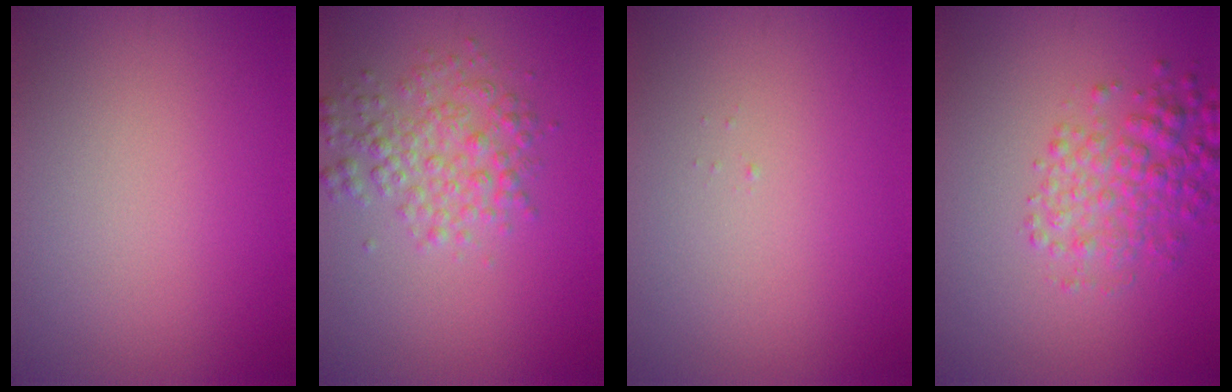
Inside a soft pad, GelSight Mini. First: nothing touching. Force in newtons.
{"total": 3.4, "press": 3.4, "slide": 0.0}
{"total": 0.0}
{"total": 3.9, "press": 3.9, "slide": 0.1}